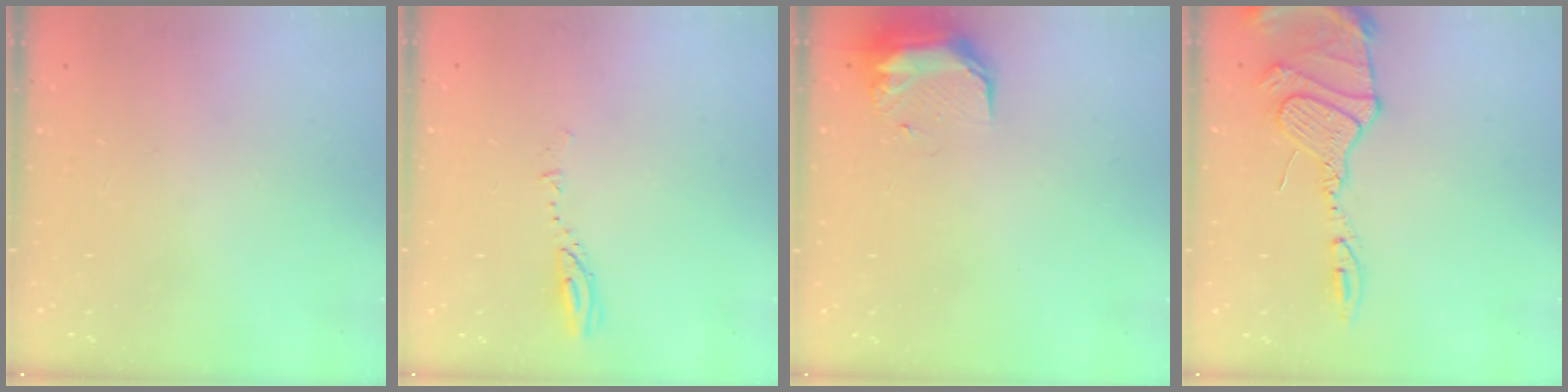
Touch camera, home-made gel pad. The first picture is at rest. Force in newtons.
{"total": 3.1, "press": 3.1, "slide": 0.3}
{"total": 9.3, "press": 9.1, "slide": 1.9}
{"total": 14.4, "press": 14.4, "slide": 1.5}